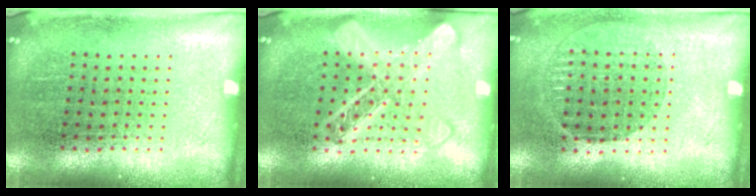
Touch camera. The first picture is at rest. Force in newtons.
{"total": 2.8, "press": 2.8, "slide": 0.5}
{"total": 0.9, "press": 0.8, "slide": 0.4}